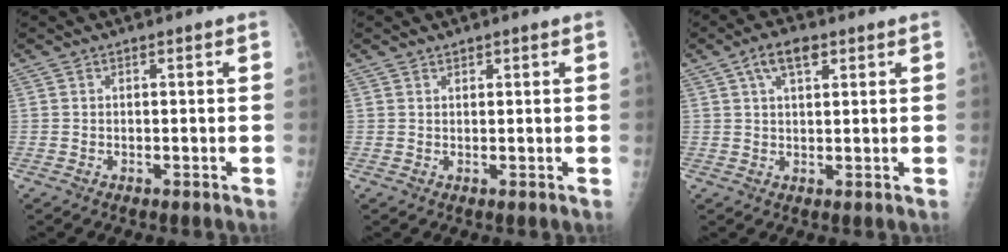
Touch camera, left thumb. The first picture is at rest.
{"total": 1.0, "force": [0.8, 0.4, 0.3], "torque": [0.002, -0.005, 0.012]}
{"total": 5.6, "force": [2.8, 2.6, 4.1], "torque": [-0.066, 0.000, 0.048]}